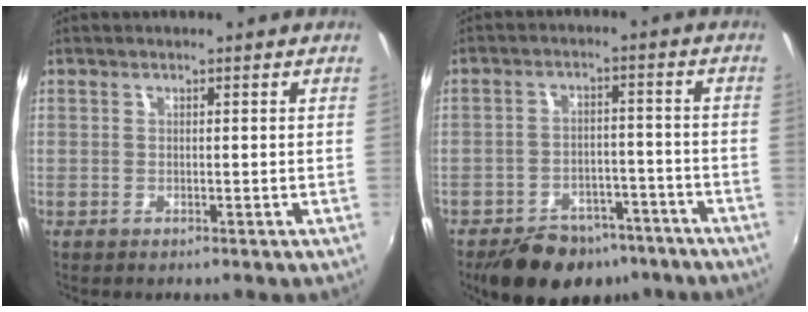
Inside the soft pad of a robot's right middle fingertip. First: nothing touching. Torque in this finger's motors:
{"motor_torque": [0.46, -0.96, 0.18, 0.01]}